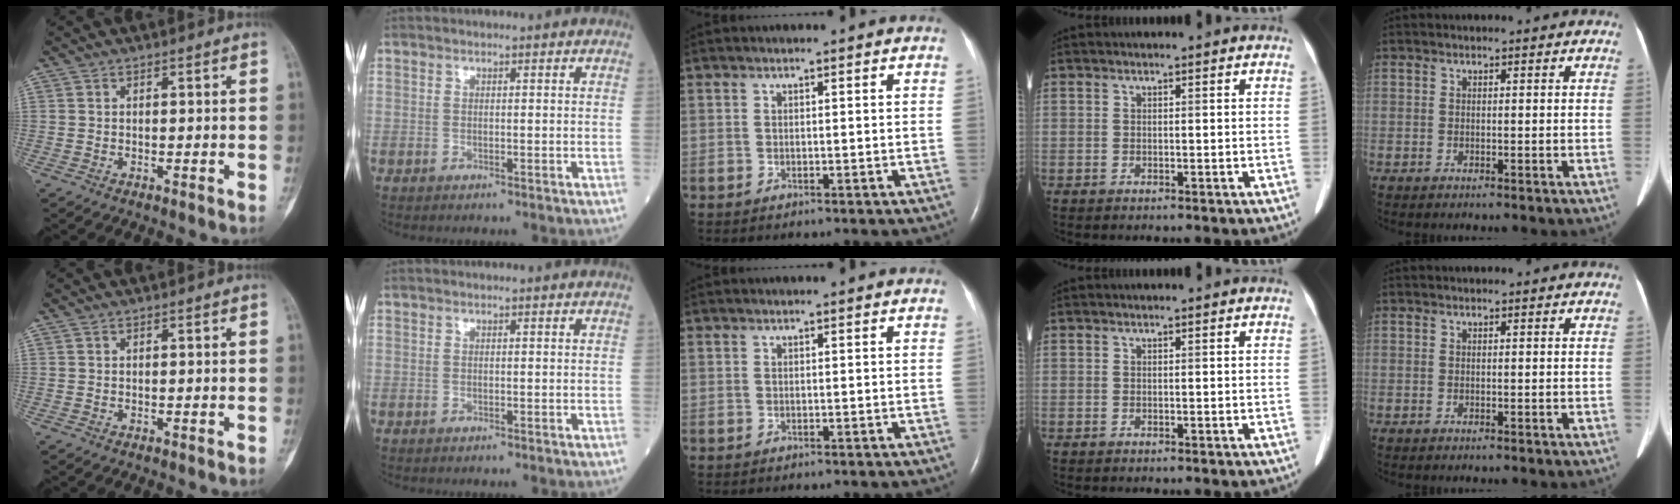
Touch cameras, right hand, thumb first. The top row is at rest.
{}